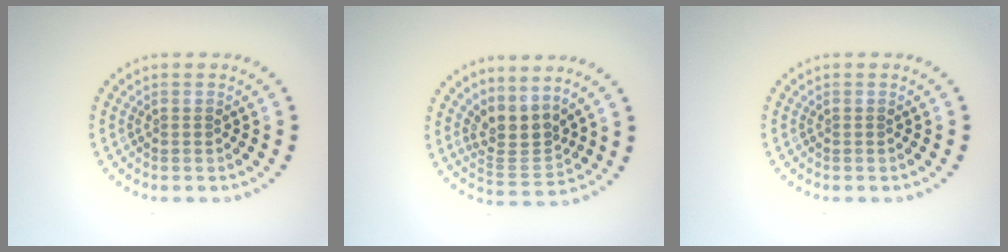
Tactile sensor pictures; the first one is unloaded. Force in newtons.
{"total": 3.2, "press": 2.4, "slide": 2.1}
{"total": 0.0}